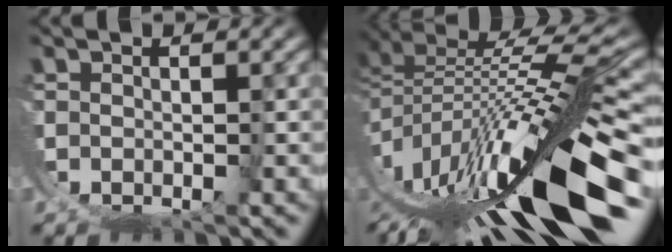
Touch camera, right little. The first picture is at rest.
{"total": 13.9, "force": [-3.2, 5.0, 12.6], "torque": [-0.203, -0.001, -0.037]}